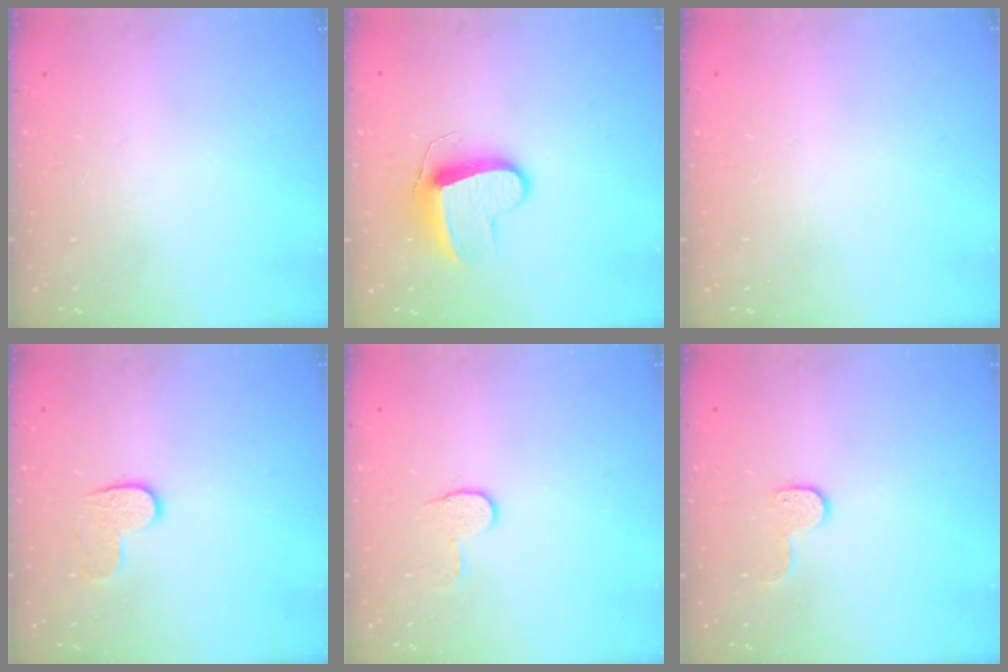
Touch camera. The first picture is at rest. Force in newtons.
{"total": 9.9, "press": 9.9, "slide": 0.2}
{"total": 0.5, "press": 0.5, "slide": 0.1}
{"total": 6.5, "press": 6.4, "slide": 0.5}
{"total": 6.3, "press": 6.3, "slide": 0.4}
{"total": 5.9, "press": 5.9, "slide": 0.5}